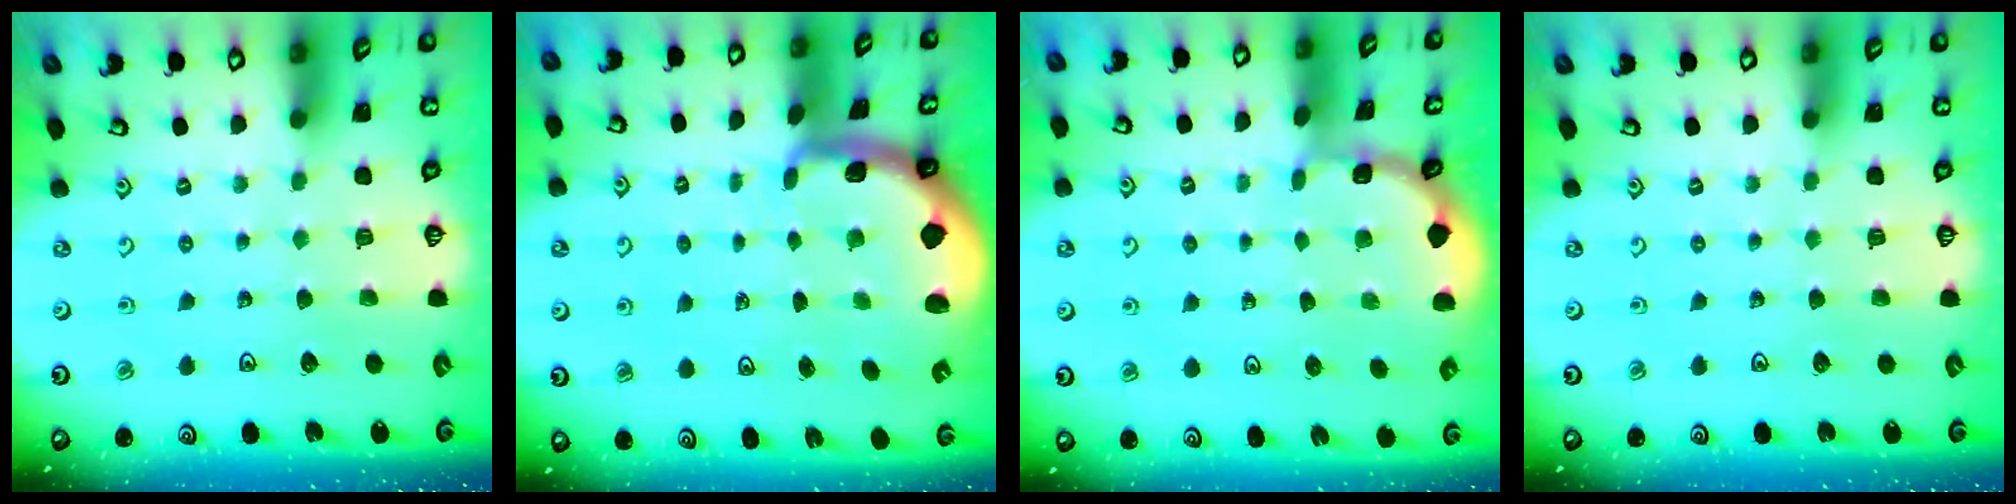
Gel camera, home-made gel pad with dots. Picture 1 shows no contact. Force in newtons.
{"total": 1.9, "press": 1.9, "slide": 0.4}
{"total": 1.2, "press": 1.1, "slide": 0.1}
{"total": 0.0}